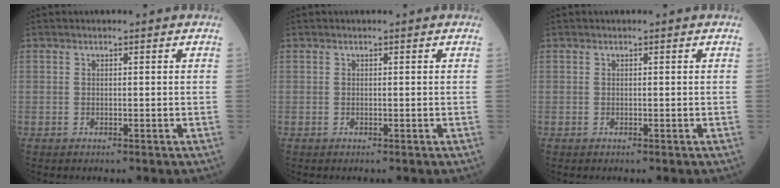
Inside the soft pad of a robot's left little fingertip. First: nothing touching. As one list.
[{"total": 0.0}, {"total": 0.0}]